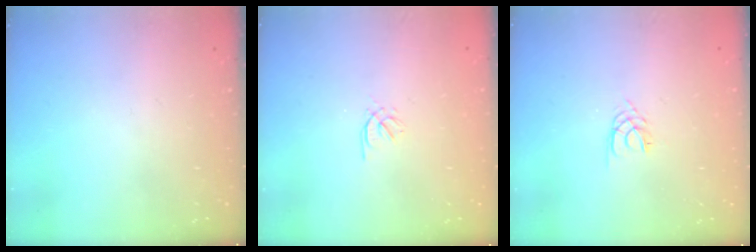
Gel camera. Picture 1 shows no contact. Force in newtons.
{"total": 0.5, "press": 0.3, "slide": 0.4}
{"total": 2.4, "press": 2.4, "slide": 0.3}